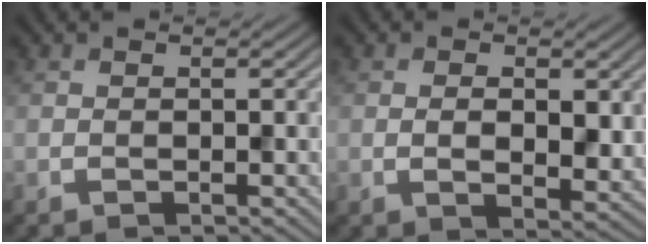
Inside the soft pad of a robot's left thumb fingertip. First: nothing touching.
{"total": 5.3, "force": [0.1, 2.7, 4.5], "torque": [-0.075, -0.013, 0.011]}